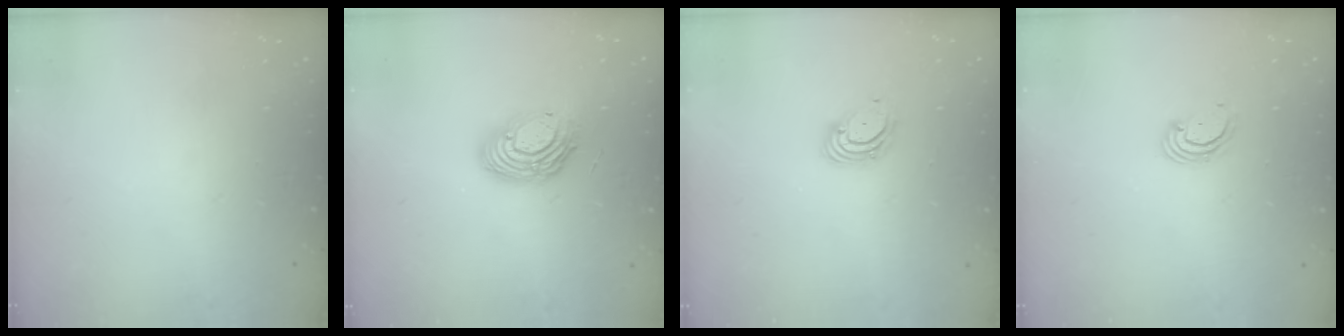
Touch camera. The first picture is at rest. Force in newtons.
{"total": 12.1, "press": 12.1, "slide": 1.0}
{"total": 3.9, "press": 3.9, "slide": 0.2}
{"total": 2.6, "press": 2.6, "slide": 0.3}